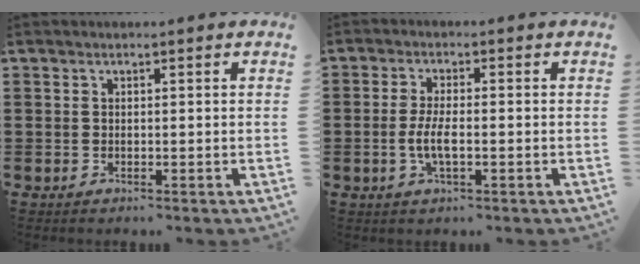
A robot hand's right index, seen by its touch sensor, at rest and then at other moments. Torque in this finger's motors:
{"motor_torque": [1.29, 0.85, 0.59, 0.15]}